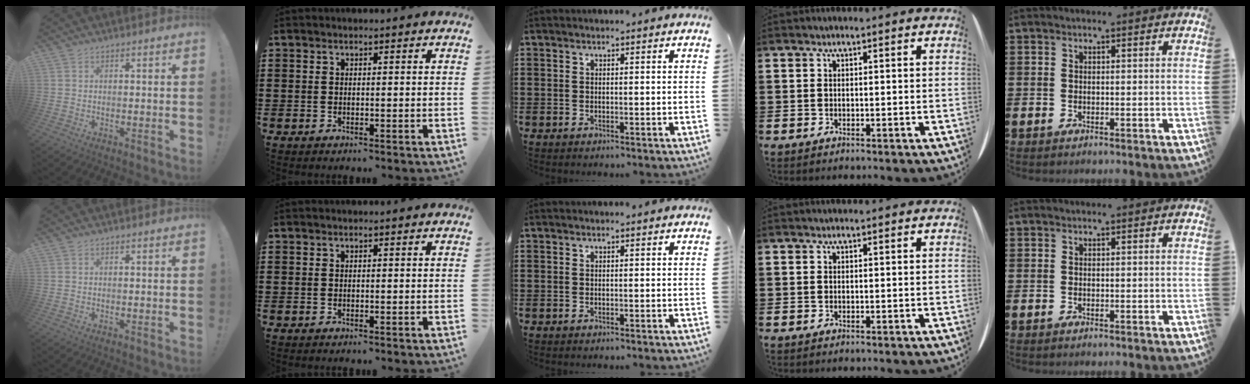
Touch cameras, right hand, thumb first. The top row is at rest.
{}